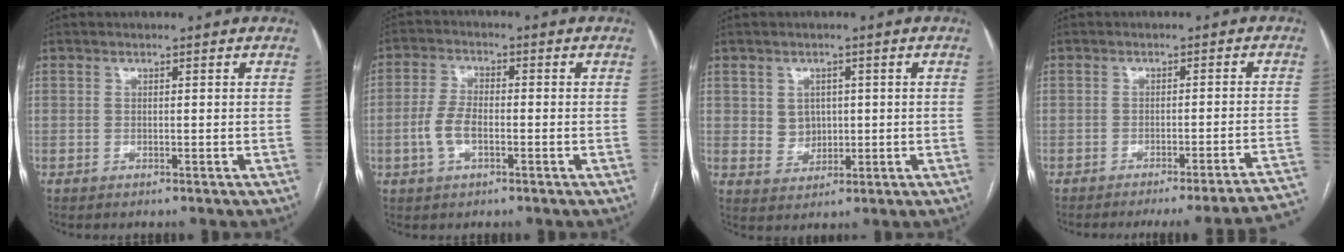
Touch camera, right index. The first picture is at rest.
{"total": 5.1, "force": [-1.3, 2.4, 4.2], "torque": [-0.096, 0.008, -0.026]}
{"total": 3.9, "force": [0.8, 3.6, 1.5], "torque": [-0.021, 0.008, 0.020]}
{"total": 16.9, "force": [-15.3, -1.1, 7.0], "torque": [-0.020, -0.007, -0.178]}